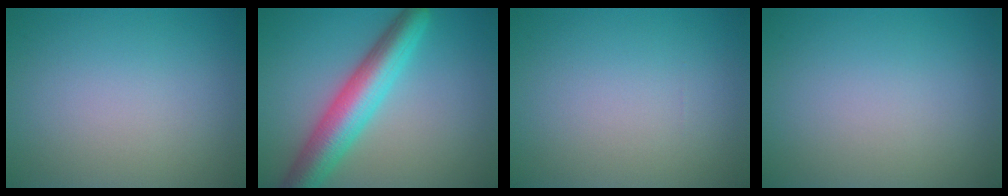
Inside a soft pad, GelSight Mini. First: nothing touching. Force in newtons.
{"total": 6.9, "press": 6.9, "slide": 0.2}
{"total": 0.0}
{"total": 0.0}